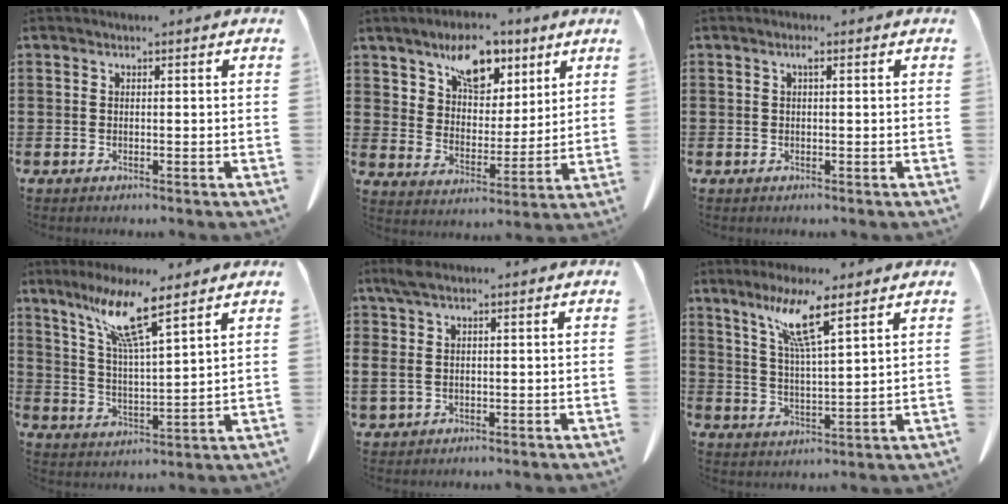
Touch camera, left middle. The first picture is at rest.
{"total": 9.6, "force": [6.6, 5.4, 4.4], "torque": [-0.092, -0.012, 0.117]}
{"total": 1.2, "force": [0.3, 0.4, 1.0], "torque": [-0.023, 0.004, 0.004]}
{"total": 10.3, "force": [7.5, 0.7, 7.0], "torque": [-0.158, -0.021, 0.129]}
{"total": 3.2, "force": [1.1, 1.8, 2.5], "torque": [-0.061, 0.005, 0.019]}
{"total": 8.5, "force": [5.8, 0.4, 6.2], "torque": [-0.137, -0.011, 0.099]}